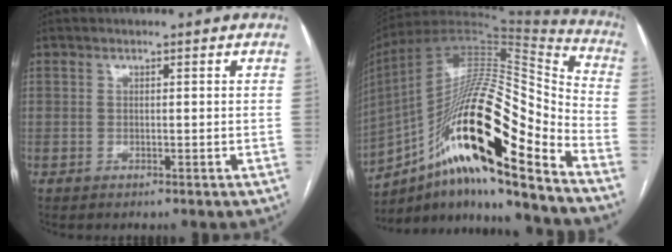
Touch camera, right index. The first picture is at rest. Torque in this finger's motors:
{"motor_torque": [1.23, -0.90, 0.81, 0.21]}